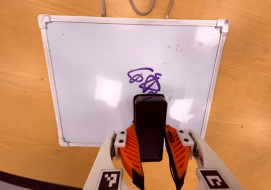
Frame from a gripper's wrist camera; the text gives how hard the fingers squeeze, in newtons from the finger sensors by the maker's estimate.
{"total": 7.6, "left": 5.8, "right": 9.4}